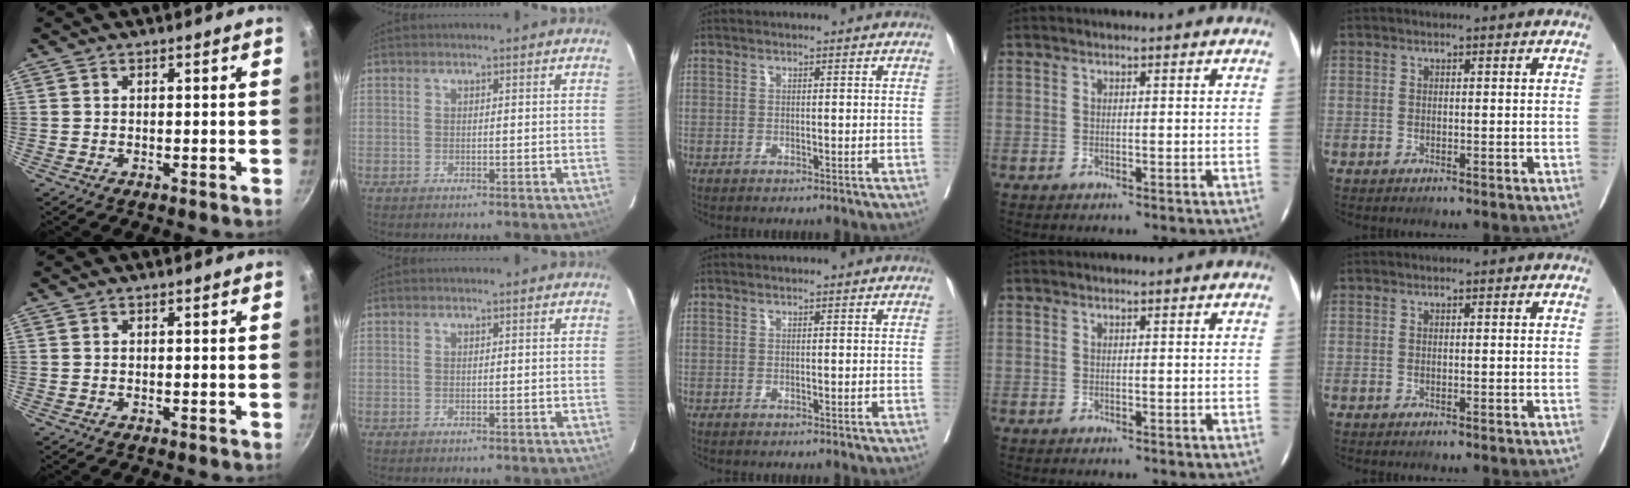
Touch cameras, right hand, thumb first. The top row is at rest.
{}